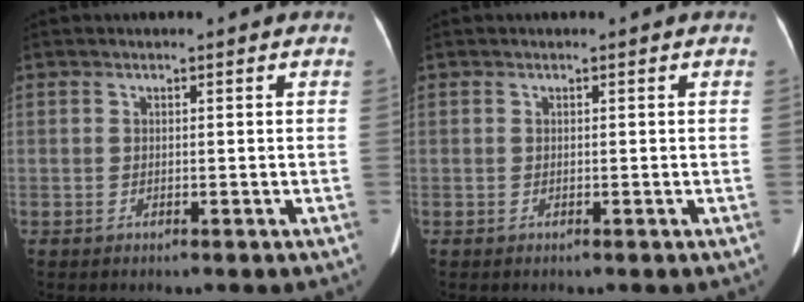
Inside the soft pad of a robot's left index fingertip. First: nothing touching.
{"total": 0.0}